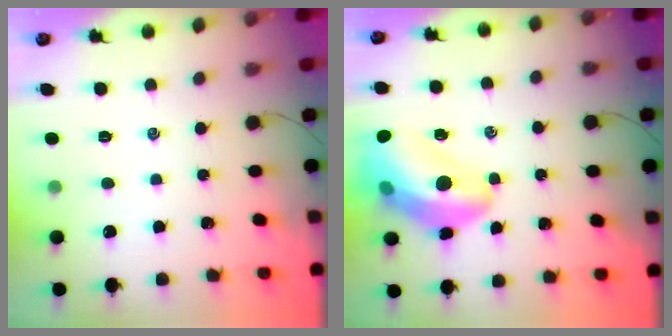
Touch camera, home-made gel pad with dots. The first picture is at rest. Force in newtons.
{"total": 17.7, "press": 17.4, "slide": 3.3}